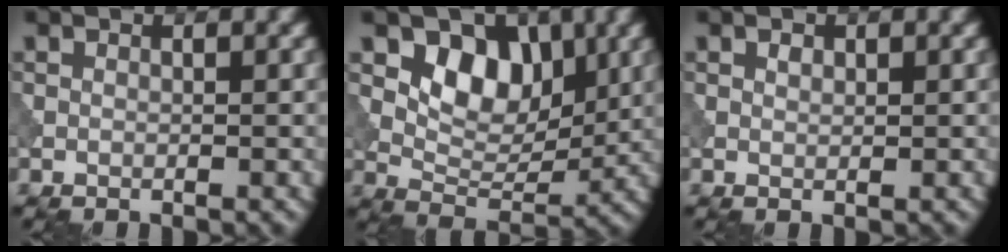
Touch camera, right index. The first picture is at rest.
{"total": 5.9, "force": [2.2, 4.0, 3.8], "torque": [-0.053, -0.013, 0.031]}
{"total": 0.5, "force": [0.2, 0.4, 0.3], "torque": [-0.008, -0.003, 0.005]}